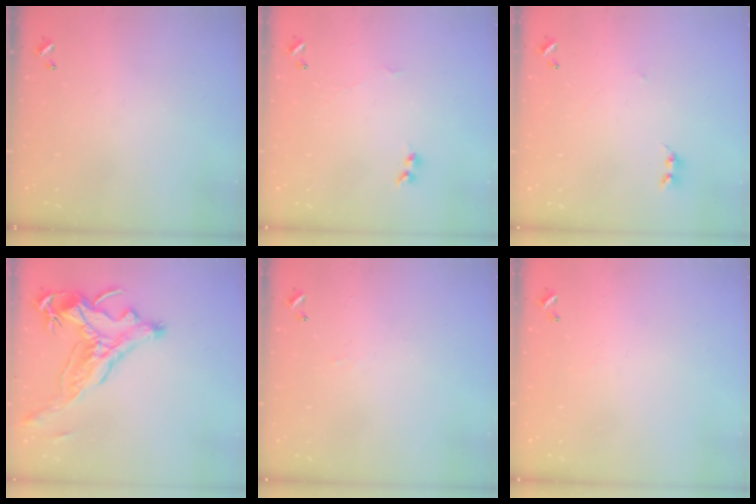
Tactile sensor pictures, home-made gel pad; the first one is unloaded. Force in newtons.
{"total": 1.9, "press": 1.8, "slide": 0.5}
{"total": 2.5, "press": 2.4, "slide": 0.4}
{"total": 2.9, "press": 2.5, "slide": 1.3}
{"total": 3.2, "press": 3.2, "slide": 0.5}
{"total": 0.6, "press": 0.2, "slide": 0.6}